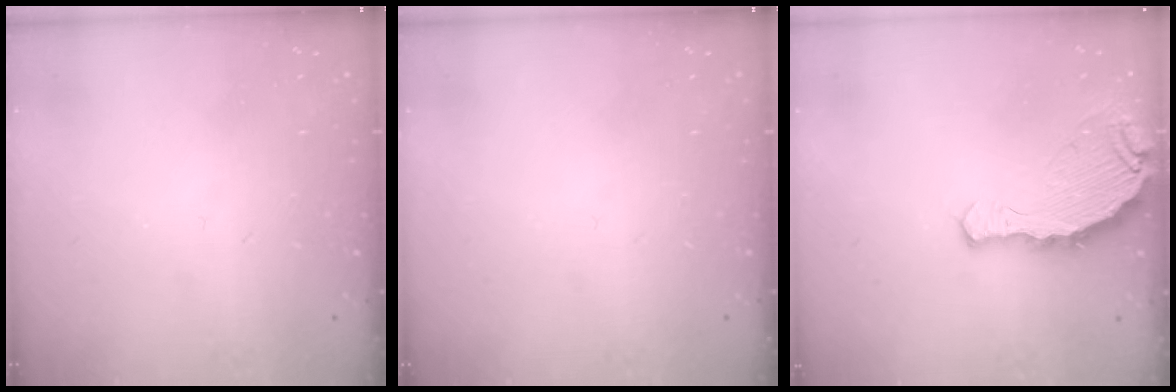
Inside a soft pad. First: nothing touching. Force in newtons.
{"total": 0.0}
{"total": 9.2, "press": 8.4, "slide": 3.8}